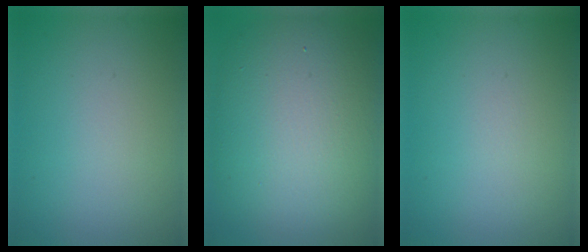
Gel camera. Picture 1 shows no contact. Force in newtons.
{"total": 13.8, "press": 13.8, "slide": 1.0}
{"total": 0.0}